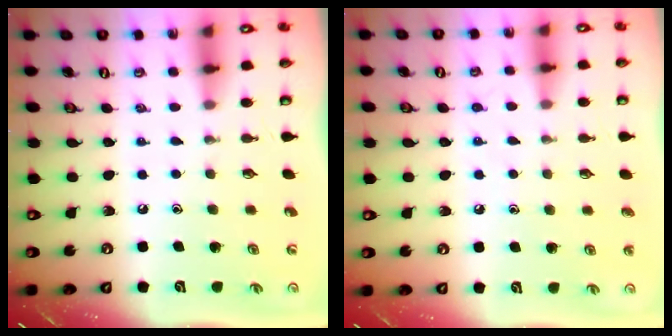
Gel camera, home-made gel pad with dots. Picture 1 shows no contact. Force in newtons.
{"total": 6.2, "press": 6.2, "slide": 0.9}